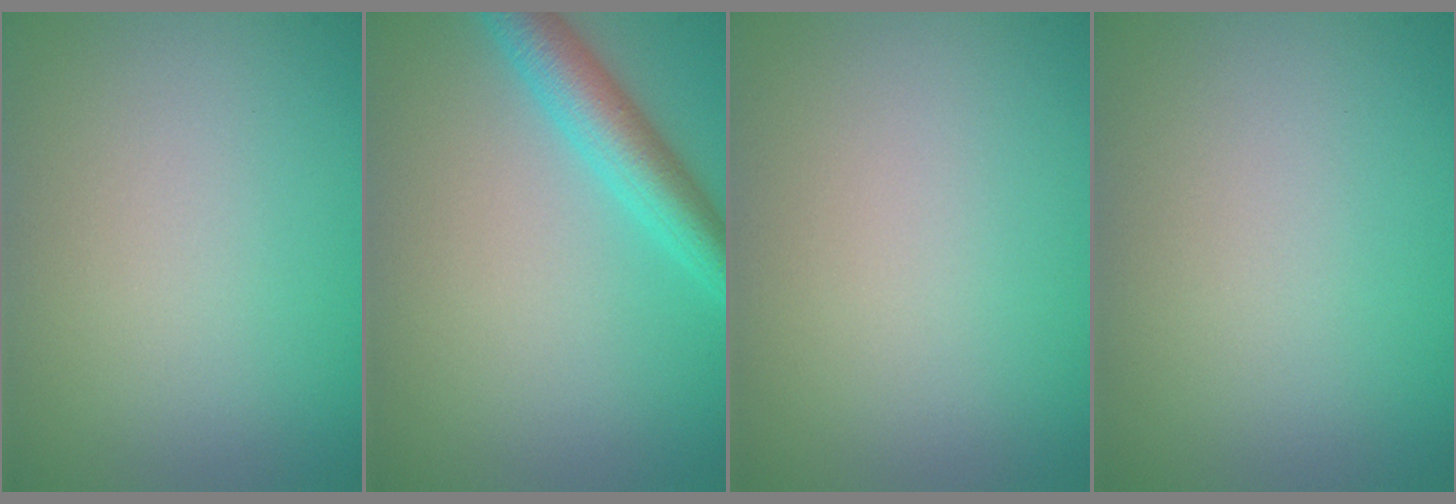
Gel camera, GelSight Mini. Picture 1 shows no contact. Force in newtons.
{"total": 4.2, "press": 4.2, "slide": 0.1}
{"total": 0.0}
{"total": 0.0}